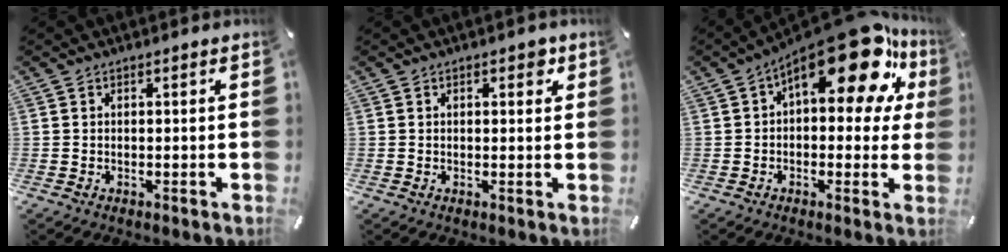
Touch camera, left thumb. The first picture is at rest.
{"total": 2.1, "force": [0.7, 1.1, 1.7], "torque": [-0.011, -0.003, 0.005]}
{"total": 21.6, "force": [11.2, 9.1, 16.1], "torque": [-0.231, -0.078, 0.185]}